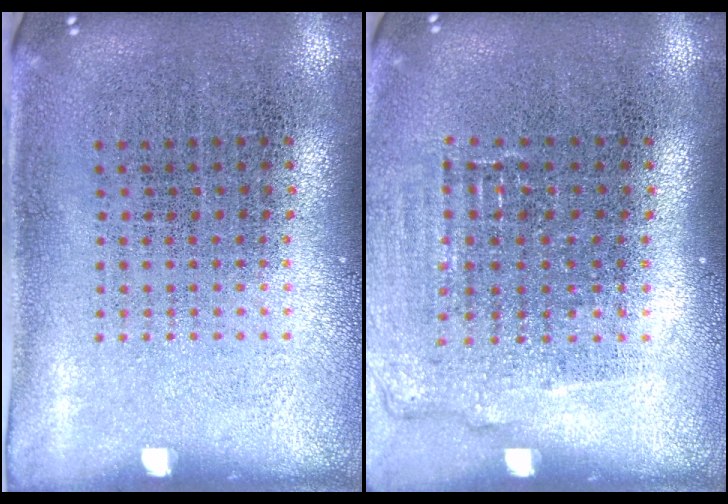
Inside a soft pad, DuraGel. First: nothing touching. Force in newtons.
{"total": 1.1, "press": 1.1, "slide": 0.4}